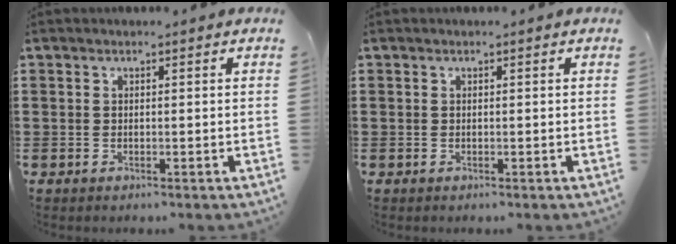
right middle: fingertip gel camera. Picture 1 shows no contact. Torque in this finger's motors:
{"motor_torque": [-0.11, 0.15, 0.26, 0.01]}